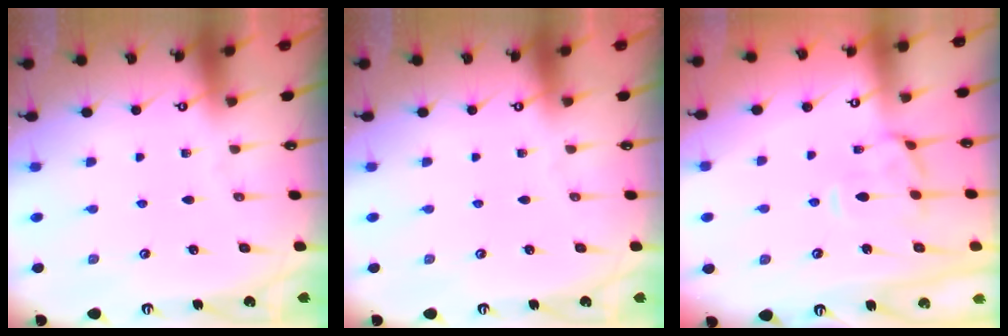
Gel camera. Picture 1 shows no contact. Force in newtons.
{"total": 0.0}
{"total": 3.3, "press": 3.1, "slide": 1.1}